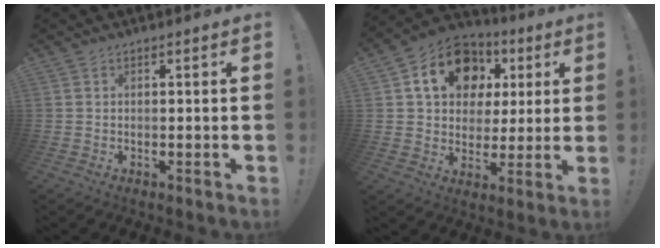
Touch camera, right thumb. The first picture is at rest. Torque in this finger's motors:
{"motor_torque": [1.76, 1.94, 1.22, 0.08, 0.30]}